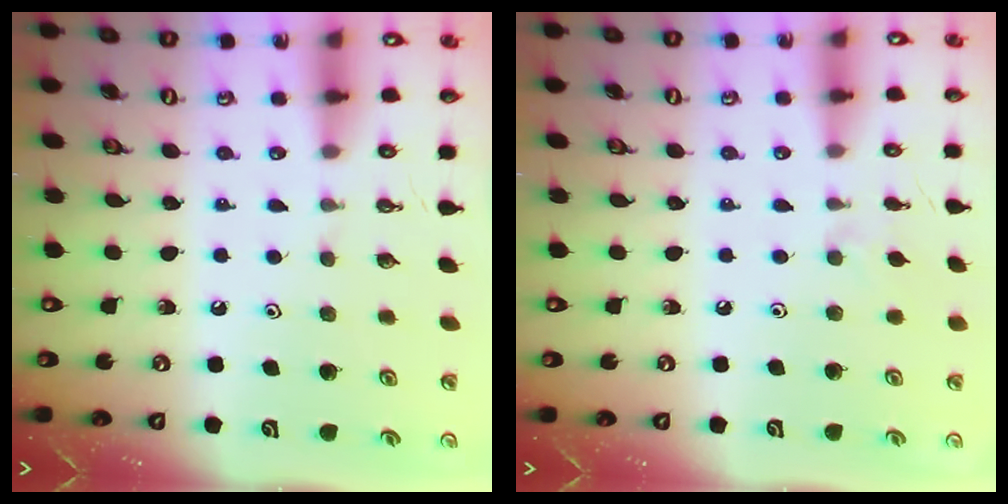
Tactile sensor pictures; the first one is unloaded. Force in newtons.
{"total": 1.9, "press": 1.9, "slide": 0.4}